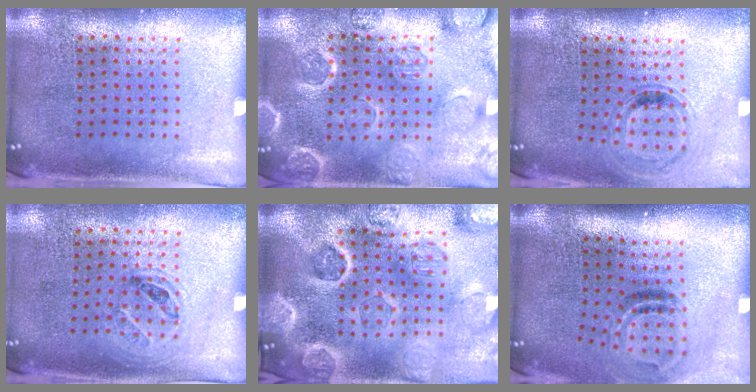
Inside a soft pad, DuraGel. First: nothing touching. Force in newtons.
{"total": 3.1, "press": 3.0, "slide": 0.6}
{"total": 0.9, "press": 0.9, "slide": 0.1}
{"total": 1.1, "press": 0.8, "slide": 0.7}
{"total": 4.4, "press": 4.0, "slide": 1.8}
{"total": 2.0, "press": 1.2, "slide": 1.6}